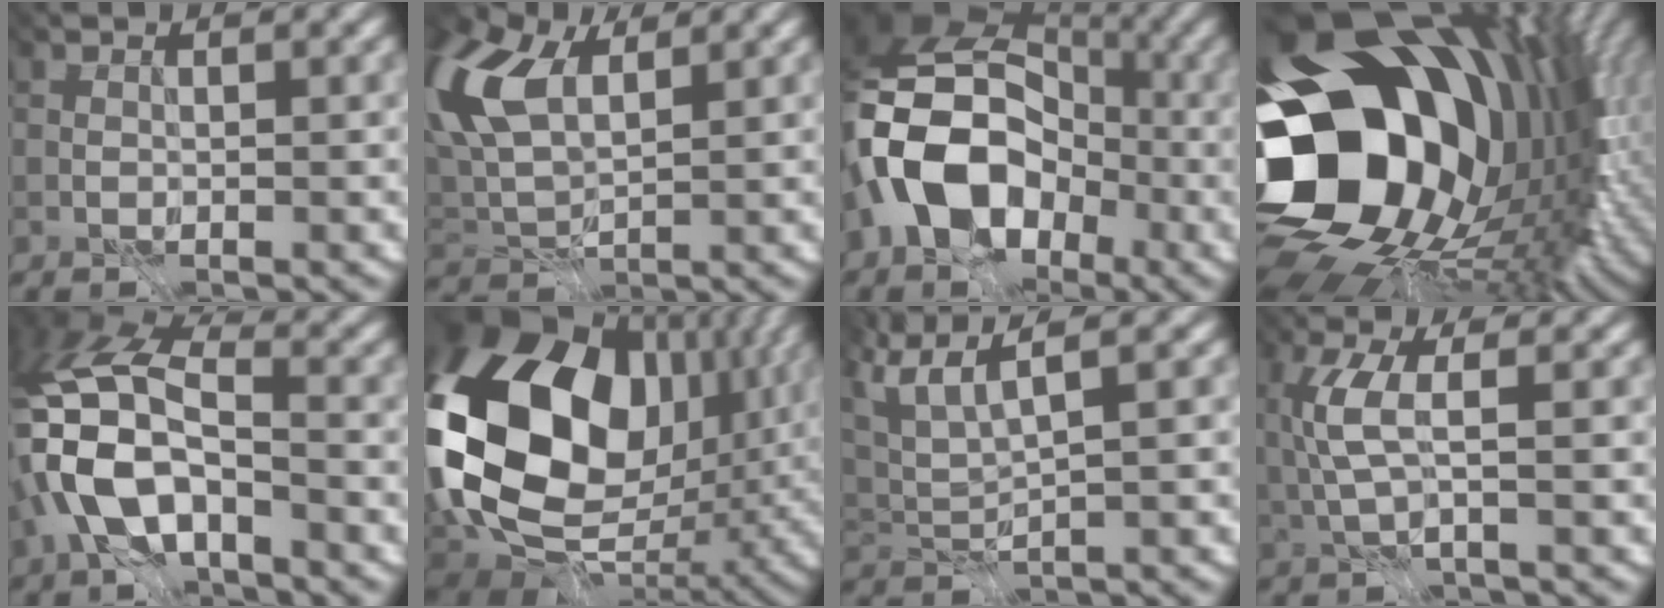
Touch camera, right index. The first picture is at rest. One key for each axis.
{"total": 7.1, "fx": 2.8, "fy": 3.5, "fz": 5.5, "tx": -0.149, "ty": 0.007, "tz": 0.077}
{"total": 11.7, "fx": -5.3, "fy": 7.5, "fz": 7.2, "tx": -0.129, "ty": -0.011, "tz": -0.091}
{"total": 17.6, "fx": -0.8, "fy": 12.5, "fz": 12.3, "tx": -0.232, "ty": -0.038, "tz": 0.022}
{"total": 8.8, "fx": -4.7, "fy": 3.5, "fz": 6.6, "tx": -0.156, "ty": -0.003, "tz": -0.080}
{"total": 18.6, "fx": 0.5, "fy": 13.3, "fz": 13.0, "tx": -0.307, "ty": -0.014, "tz": 0.046}
{"total": 5.7, "fx": 2.8, "fy": 1.2, "fz": 4.9, "tx": -0.109, "ty": 0.023, "tz": 0.066}
{"total": 3.1, "fx": -1.4, "fy": -0.1, "fz": 2.7, "tx": -0.091, "ty": -0.014, "tz": -0.003}